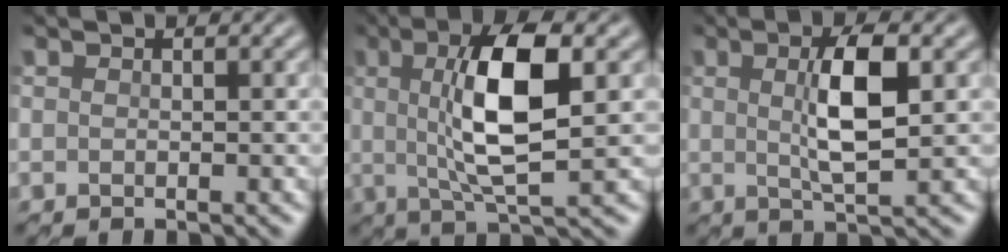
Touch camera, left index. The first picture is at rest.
{"total": 7.6, "force": [1.2, 1.8, 7.3], "torque": [-0.136, 0.007, 0.018]}
{"total": 4.7, "force": [0.9, 0.8, 4.5], "torque": [-0.093, 0.007, 0.018]}